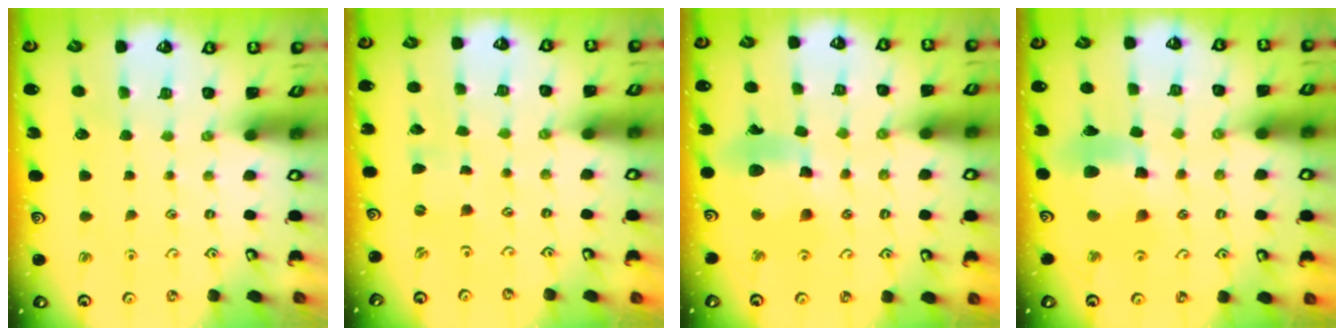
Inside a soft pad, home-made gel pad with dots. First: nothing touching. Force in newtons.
{"total": 0.0}
{"total": 12.1, "press": 12.0, "slide": 1.2}
{"total": 11.1, "press": 11.0, "slide": 1.4}